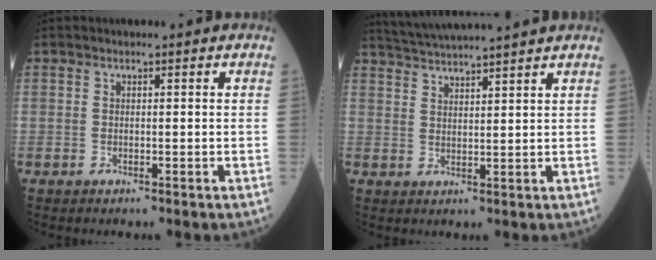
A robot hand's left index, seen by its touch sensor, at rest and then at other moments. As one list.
[{"total": 9.8, "force": [9.1, -1.5, 3.4], "torque": [-0.066, 0.023, 0.142]}]